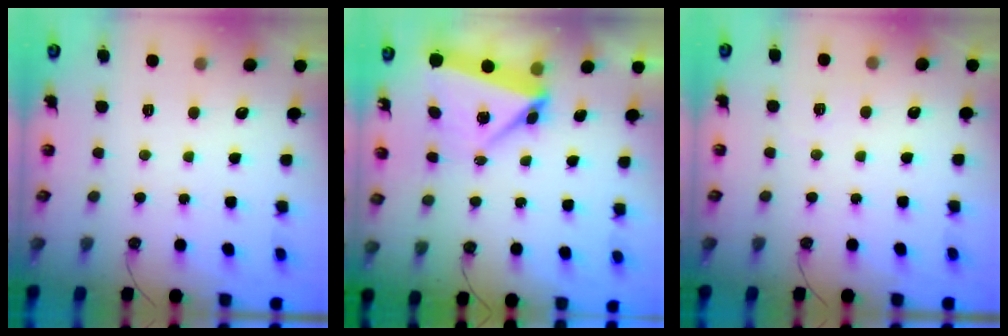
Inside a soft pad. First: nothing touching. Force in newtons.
{"total": 5.7, "press": 5.2, "slide": 2.4}
{"total": 4.0, "press": 4.0, "slide": 0.2}